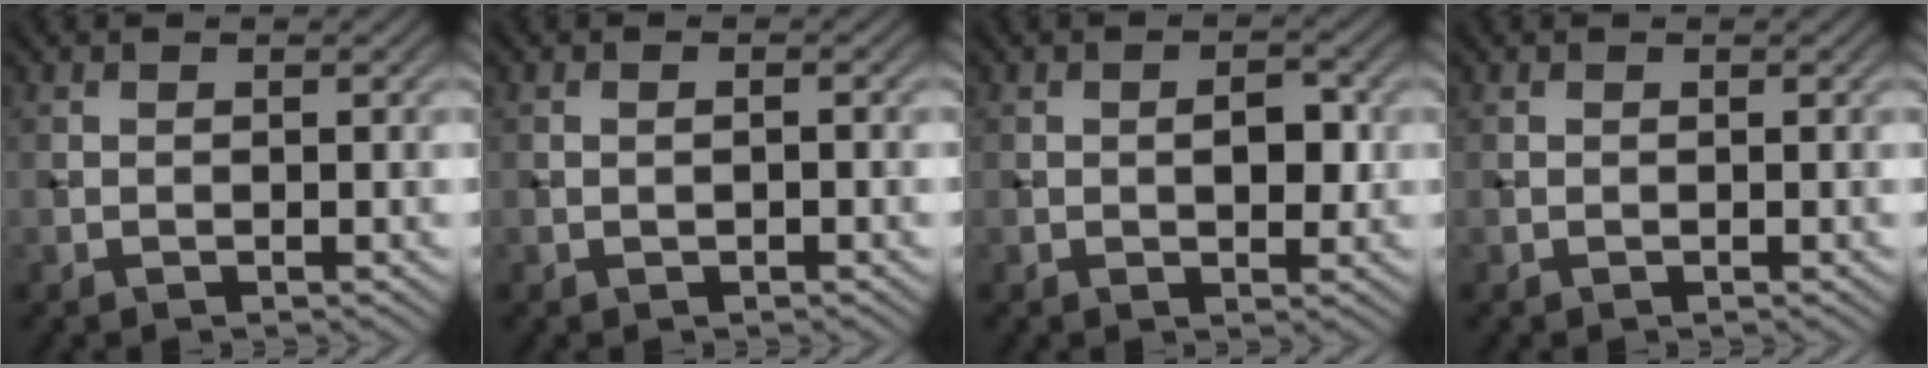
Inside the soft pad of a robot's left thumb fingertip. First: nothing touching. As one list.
[{"total": 0.8, "force": [-0.3, 0.3, 0.7], "torque": [-0.012, 0.001, -0.005]}, {"total": 3.0, "force": [0.0, 1.6, 2.6], "torque": [-0.038, 0.001, -0.003]}, {"total": 0.0}]